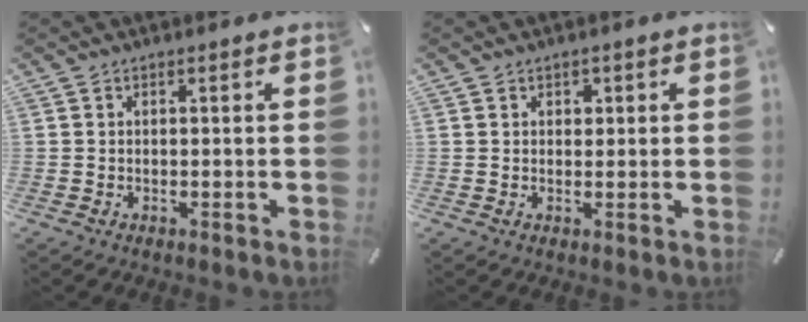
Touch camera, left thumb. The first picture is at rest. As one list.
[{"total": 1.3, "force": [0.5, 1.2, 0.3], "torque": [0.008, -0.005, 0.005]}]